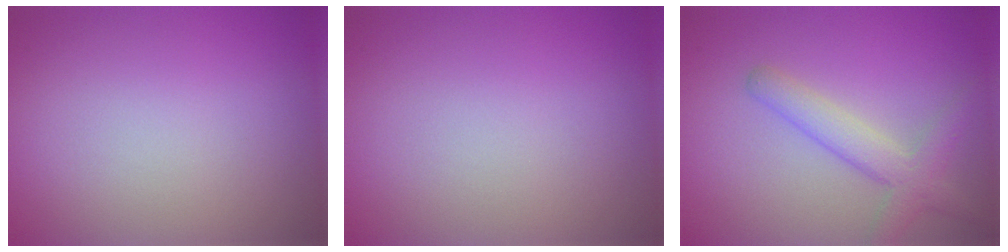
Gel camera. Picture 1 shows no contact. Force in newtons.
{"total": 0.0}
{"total": 3.4, "press": 3.4, "slide": 0.2}